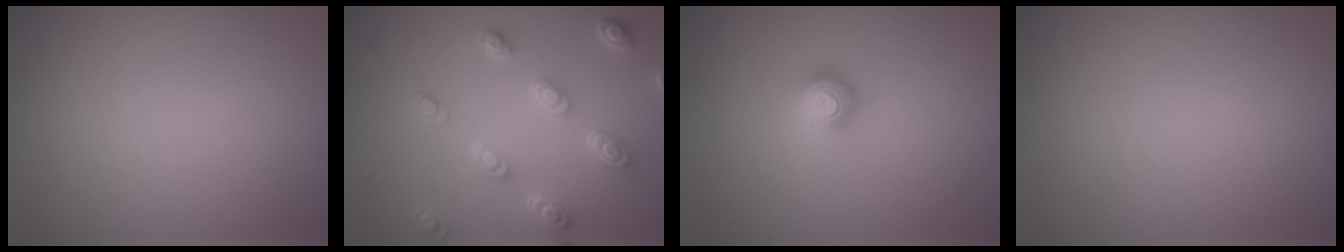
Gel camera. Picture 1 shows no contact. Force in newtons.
{"total": 4.5, "press": 3.4, "slide": 3.0}
{"total": 2.0, "press": 1.4, "slide": 1.4}
{"total": 0.0}